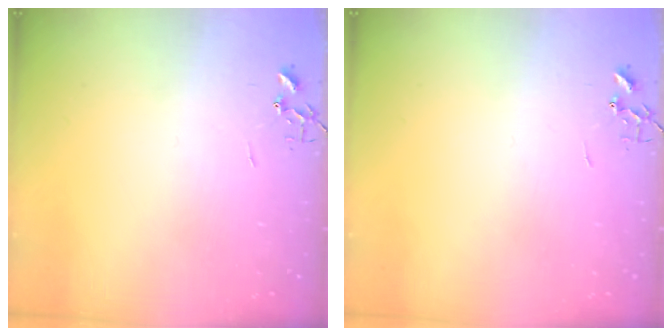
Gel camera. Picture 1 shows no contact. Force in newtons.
{"total": 0.0}